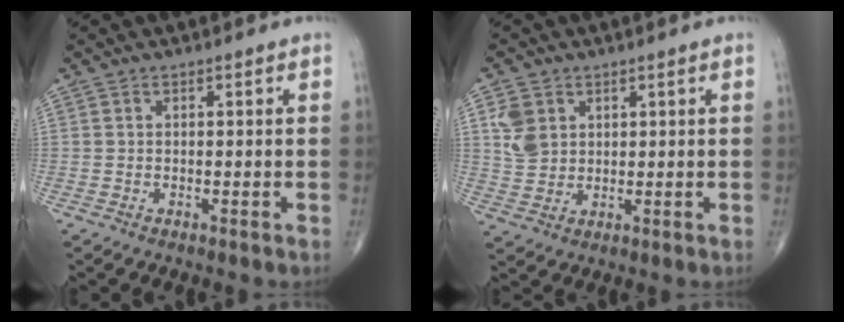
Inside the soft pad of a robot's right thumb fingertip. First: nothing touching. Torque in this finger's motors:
{"motor_torque": [0.05, 0.09, 0.45, 0.33, 0.03]}